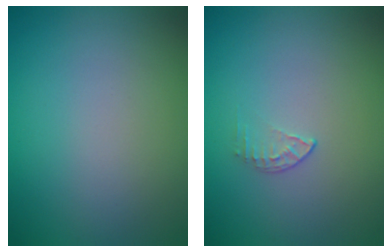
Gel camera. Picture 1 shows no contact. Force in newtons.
{"total": 0.8, "press": 0.6, "slide": 0.6}